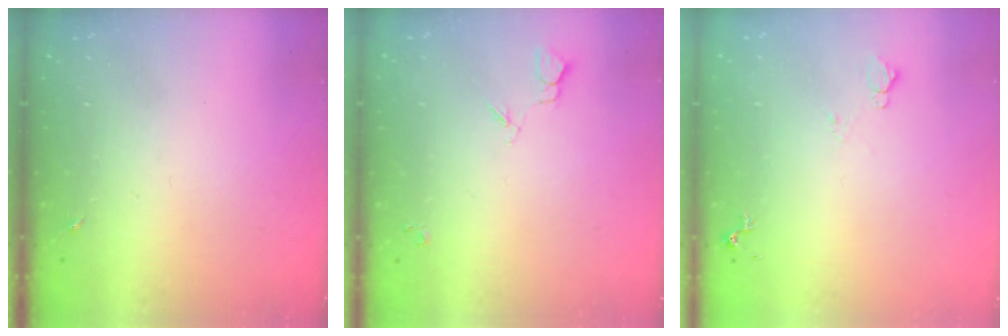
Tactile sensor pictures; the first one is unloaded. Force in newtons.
{"total": 3.9, "press": 3.9, "slide": 0.7}
{"total": 5.1, "press": 5.1, "slide": 0.7}